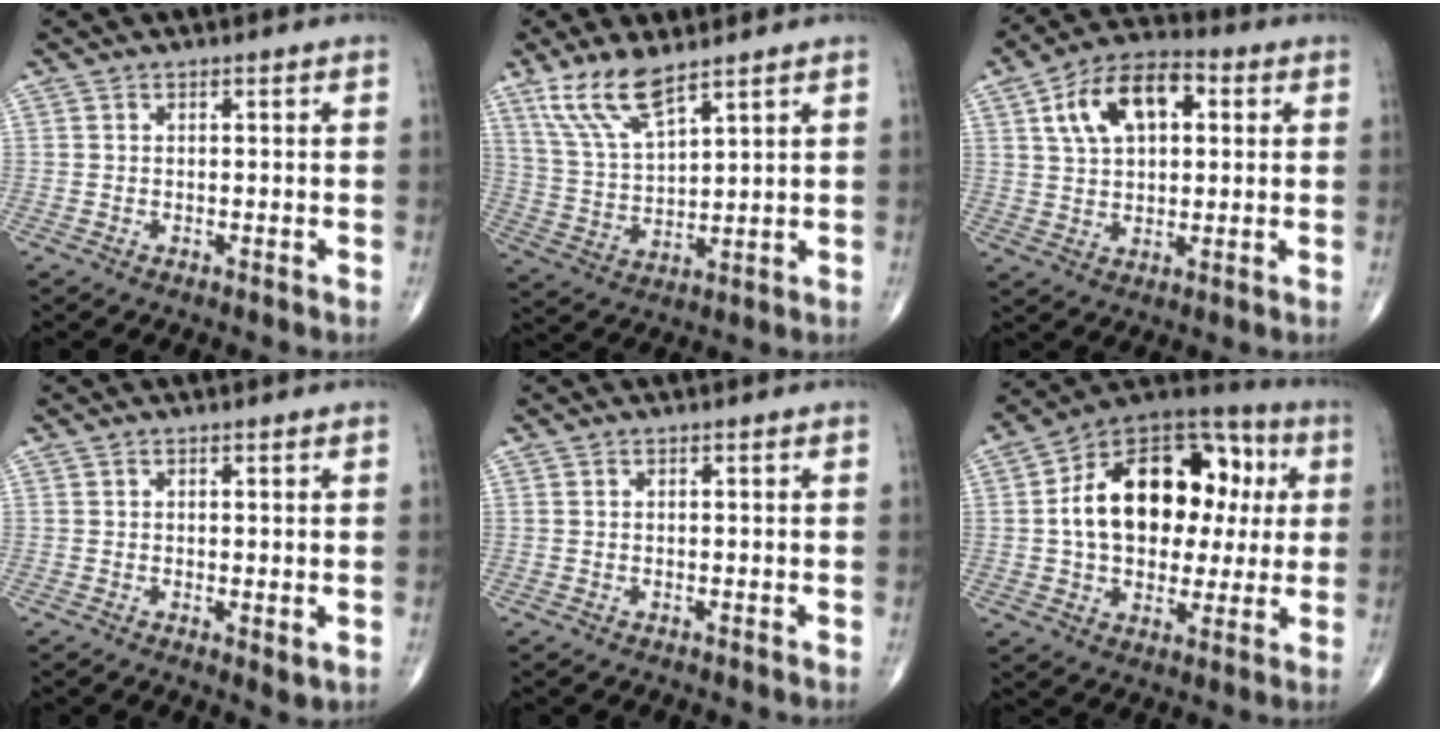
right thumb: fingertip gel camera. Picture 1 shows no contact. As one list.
[{"total": 10.2, "force": [7.1, 2.9, 6.8], "torque": [-0.137, -0.031, 0.153]}, {"total": 13.3, "force": [4.0, 7.7, 10.1], "torque": [-0.161, 0.015, 0.061]}, {"total": 1.9, "force": [0.0, 0.7, 1.8], "torque": [-0.024, -0.010, 0.000]}, {"total": 0.0}, {"total": 23.7, "force": [3.2, 15.5, 17.6], "torque": [-0.240, 0.030, 0.048]}]